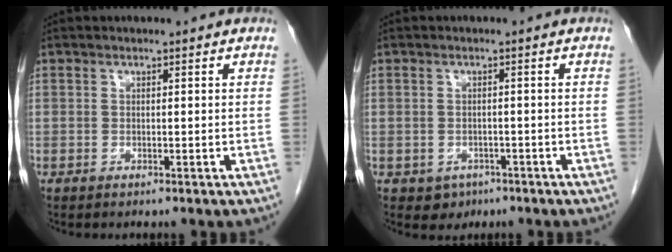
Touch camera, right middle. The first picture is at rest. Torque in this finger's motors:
{"motor_torque": [-0.32, -0.07, 0.00, -0.01]}